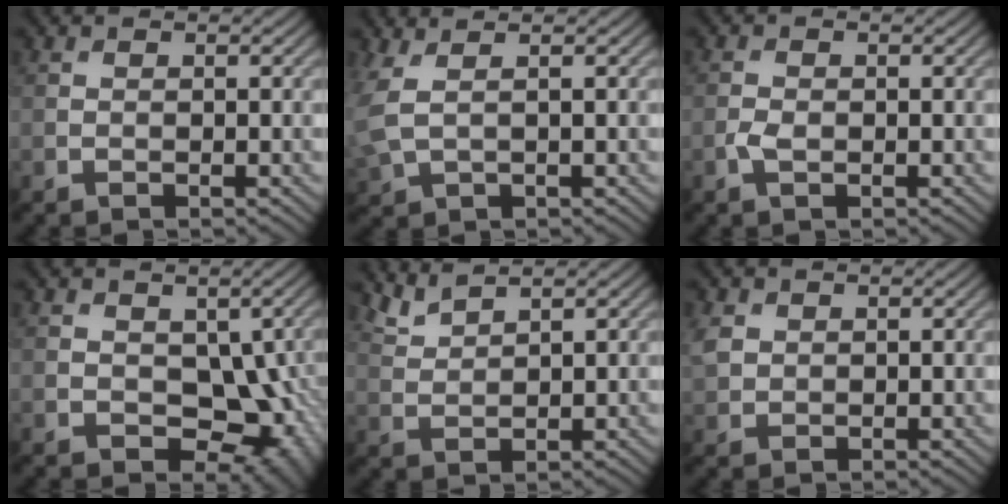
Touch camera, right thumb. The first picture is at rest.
{"total": 3.5, "force": [1.1, 1.6, 2.9], "torque": [-0.095, 0.000, 0.026]}
{"total": 1.6, "force": [-0.5, 0.9, 1.2], "torque": [-0.028, 0.000, -0.013]}
{"total": 9.3, "force": [-0.5, 6.5, 6.6], "torque": [-0.094, -0.034, 0.002]}
{"total": 2.8, "force": [2.6, 0.3, 1.1], "torque": [-0.027, 0.003, 0.063]}
{"total": 2.5, "force": [0.9, 2.1, 1.2], "torque": [-0.039, 0.002, 0.019]}